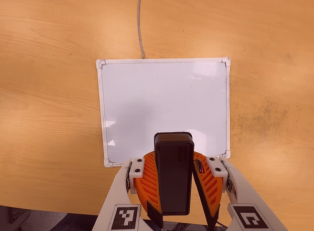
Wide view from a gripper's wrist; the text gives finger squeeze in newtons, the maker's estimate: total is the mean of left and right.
{"total": 9.0, "left": 8.7, "right": 9.3}